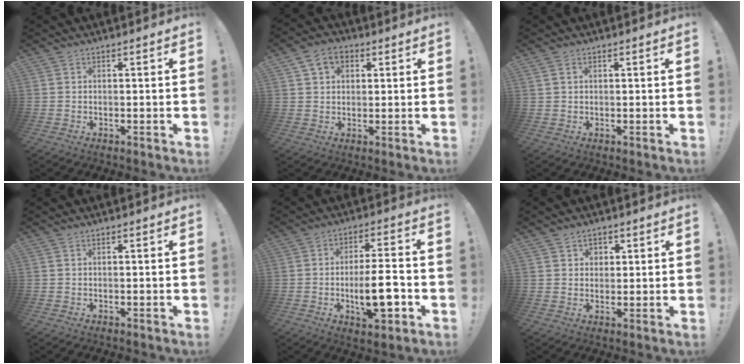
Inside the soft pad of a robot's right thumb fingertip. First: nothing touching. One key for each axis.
{"total": 6.9, "fx": 2.9, "fy": 5.1, "fz": 3.7, "tx": -0.057, "ty": 0.003, "tz": 0.056}
{"total": 1.4, "fx": 0.6, "fy": 1.1, "fz": 0.6, "tx": -0.005, "ty": 0.000, "tz": 0.011}
{"total": 0.0}
{"total": 12.8, "fx": -3.2, "fy": 3.5, "fz": 11.9, "tx": -0.194, "ty": 0.002, "tz": -0.057}
{"total": 3.9, "fx": 1.9, "fy": 3.4, "fz": 0.3, "tx": -0.003, "ty": -0.009, "tz": 0.035}